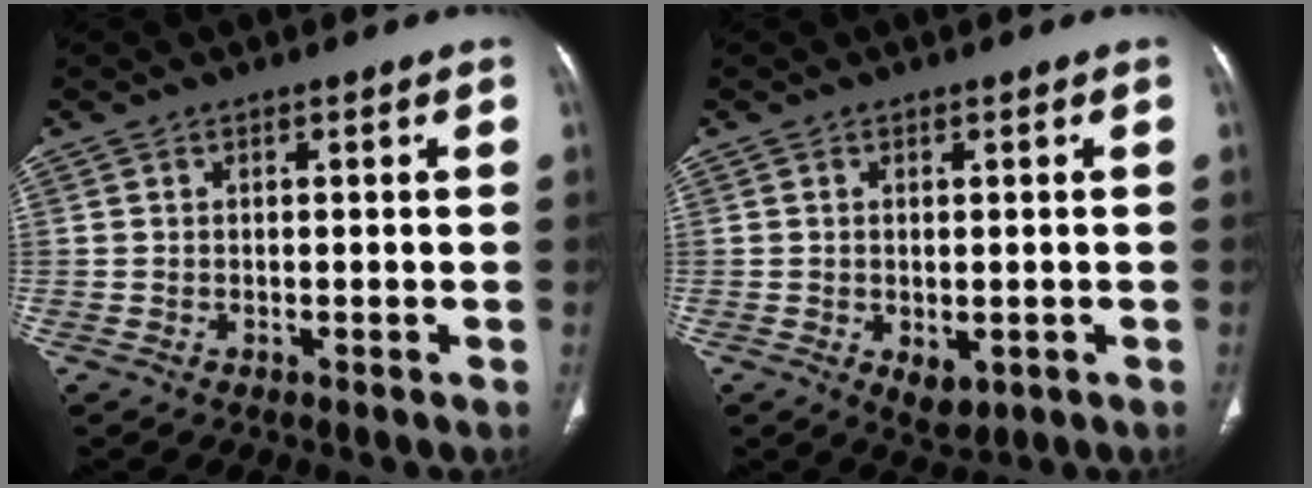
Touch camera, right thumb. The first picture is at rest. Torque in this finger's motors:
{"motor_torque": [-0.55, 0.15, 0.17, 0.45, 0.12]}